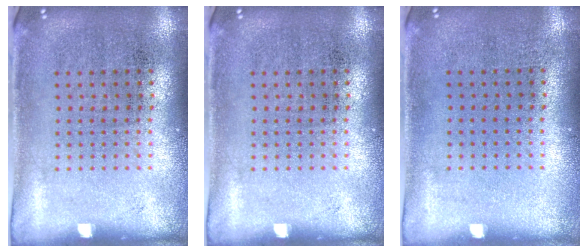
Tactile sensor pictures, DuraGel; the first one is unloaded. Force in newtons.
{"total": 0.0}
{"total": 0.0}